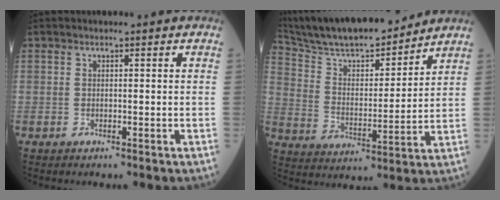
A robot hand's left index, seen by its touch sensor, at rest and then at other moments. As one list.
[{"total": 18.9, "force": [17.1, 2.6, 7.6], "torque": [-0.144, 0.007, 0.289]}]